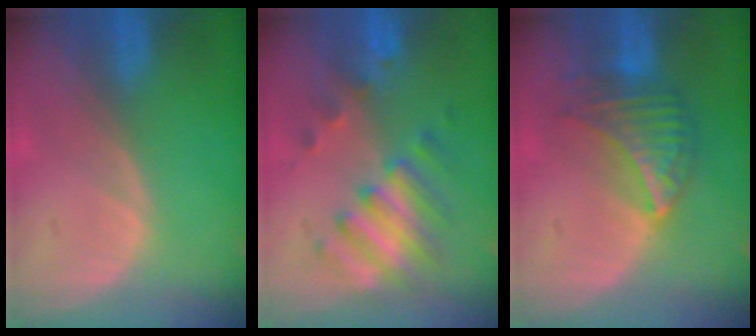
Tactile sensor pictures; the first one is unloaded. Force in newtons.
{"total": 7.2, "press": 6.8, "slide": 2.3}
{"total": 6.6, "press": 6.5, "slide": 1.0}